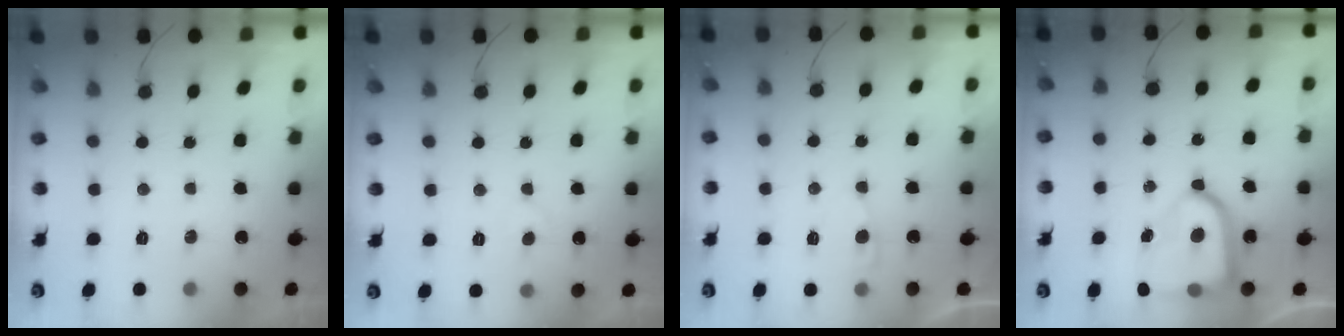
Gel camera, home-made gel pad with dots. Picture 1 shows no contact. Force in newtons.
{"total": 3.7, "press": 3.7, "slide": 0.4}
{"total": 2.0, "press": 2.0, "slide": 0.3}
{"total": 15.9, "press": 15.9, "slide": 1.5}